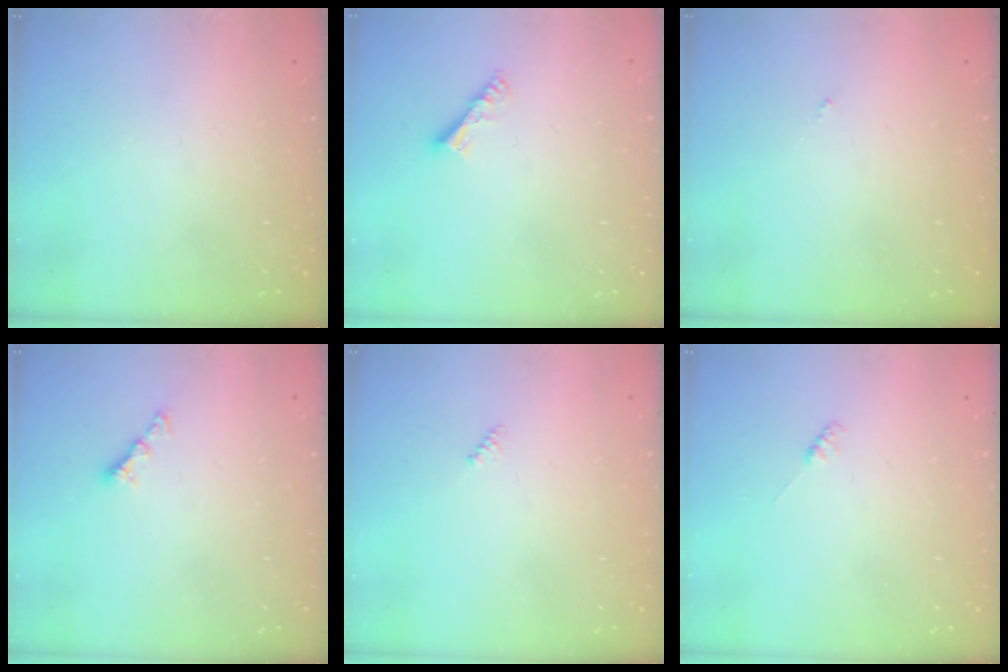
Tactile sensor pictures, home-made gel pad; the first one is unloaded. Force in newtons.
{"total": 4.4, "press": 4.4, "slide": 0.6}
{"total": 0.0}
{"total": 3.9, "press": 3.9, "slide": 0.6}
{"total": 2.0, "press": 2.0, "slide": 0.2}
{"total": 2.3, "press": 2.3, "slide": 0.3}